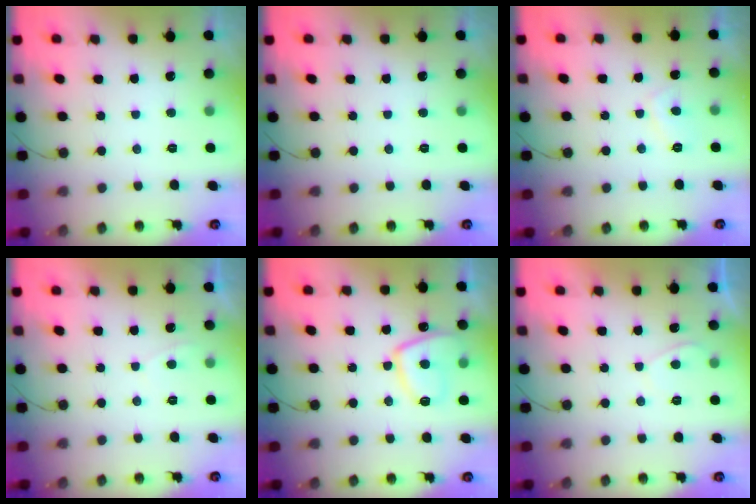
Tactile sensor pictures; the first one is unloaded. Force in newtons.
{"total": 0.0}
{"total": 2.9, "press": 2.8, "slide": 0.9}
{"total": 0.0}
{"total": 10.6, "press": 10.5, "slide": 1.2}
{"total": 1.1, "press": 1.0, "slide": 0.5}